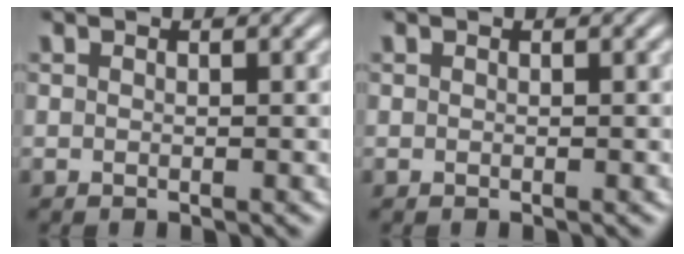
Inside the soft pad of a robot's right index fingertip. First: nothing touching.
{"total": 0.0}